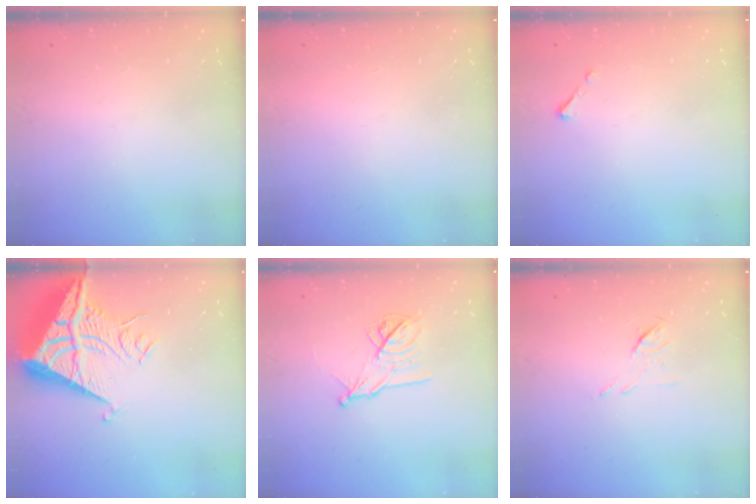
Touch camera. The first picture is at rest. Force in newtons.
{"total": 1.5, "press": 1.5, "slide": 0.1}
{"total": 2.5, "press": 2.5, "slide": 0.3}
{"total": 13.3, "press": 13.2, "slide": 1.4}
{"total": 11.3, "press": 11.3, "slide": 0.5}
{"total": 4.8, "press": 4.7, "slide": 1.0}